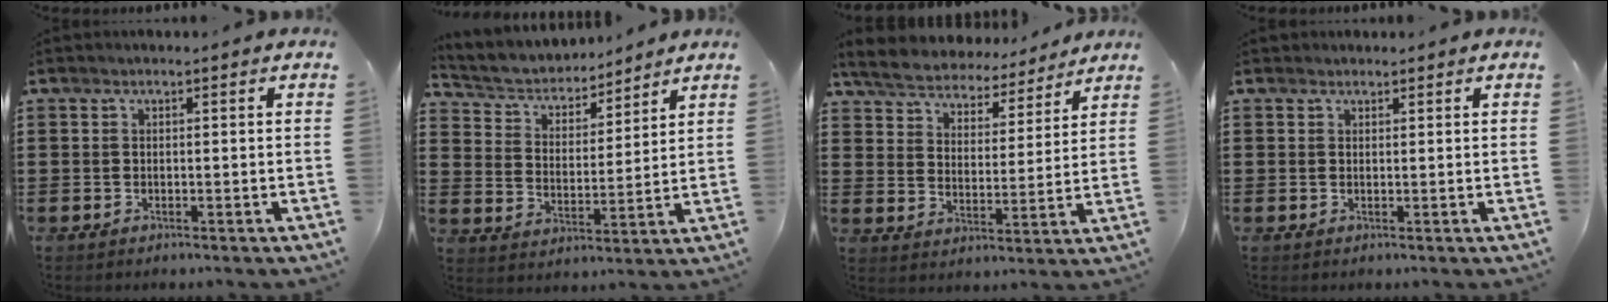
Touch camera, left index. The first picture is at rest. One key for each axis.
{"total": 4.4, "fx": 4.2, "fy": 1.3, "fz": 0.2, "tx": -0.033, "ty": -0.029, "tz": 0.068}
{"total": 5.8, "fx": 5.7, "fy": 0.6, "fz": 0.6, "tx": -0.043, "ty": -0.040, "tz": 0.098}
{"total": 0.8, "fx": 0.7, "fy": 0.4, "fz": 0.0, "tx": -0.001, "ty": 0.002, "tz": 0.014}